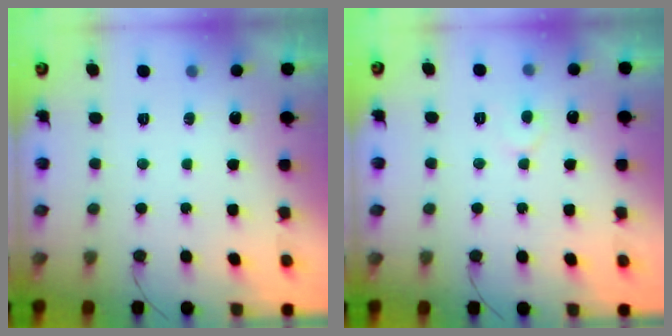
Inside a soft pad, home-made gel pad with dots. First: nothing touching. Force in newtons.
{"total": 4.3, "press": 4.3, "slide": 0.5}